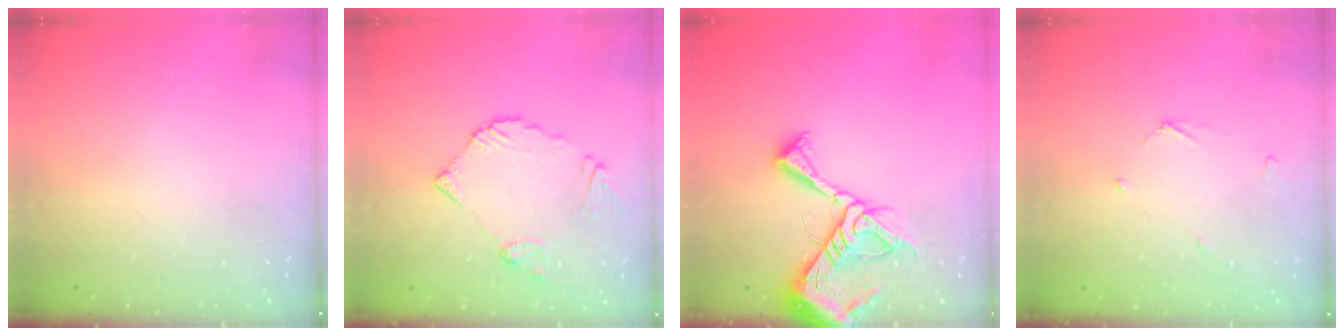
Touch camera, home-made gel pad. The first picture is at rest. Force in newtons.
{"total": 9.0, "press": 9.0, "slide": 0.8}
{"total": 13.8, "press": 13.8, "slide": 1.3}
{"total": 2.4, "press": 2.4, "slide": 0.2}